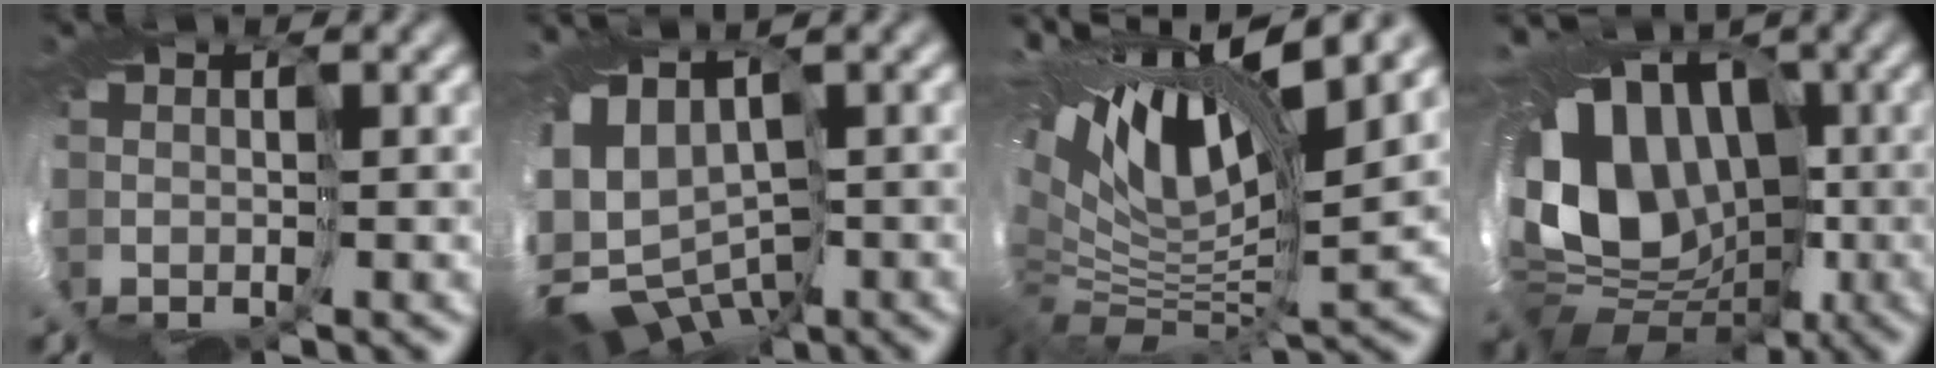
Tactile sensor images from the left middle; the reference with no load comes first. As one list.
[{"total": 9.4, "force": [-2.1, 7.1, 5.8], "torque": [-0.130, -0.022, -0.004]}, {"total": 10.9, "force": [6.1, 3.6, 8.2], "torque": [-0.178, 0.019, 0.098]}, {"total": 13.1, "force": [0.4, 10.8, 7.5], "torque": [-0.153, 0.002, 0.011]}]